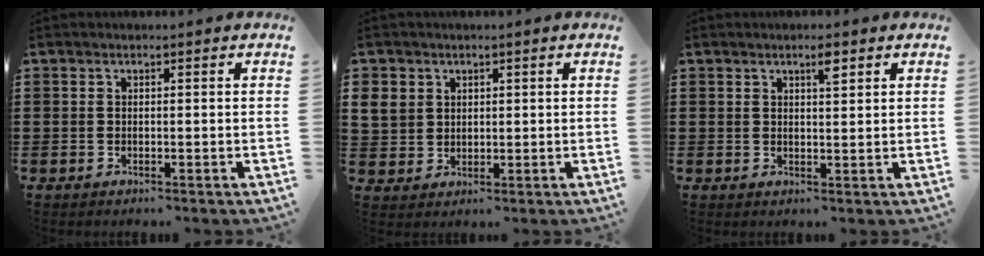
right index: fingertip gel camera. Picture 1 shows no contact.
{"total": 4.0, "force": [1.6, 3.5, 0.7], "torque": [-0.031, 0.014, 0.030]}
{"total": 2.5, "force": [1.6, 0.5, 1.8], "torque": [-0.022, -0.003, 0.023]}